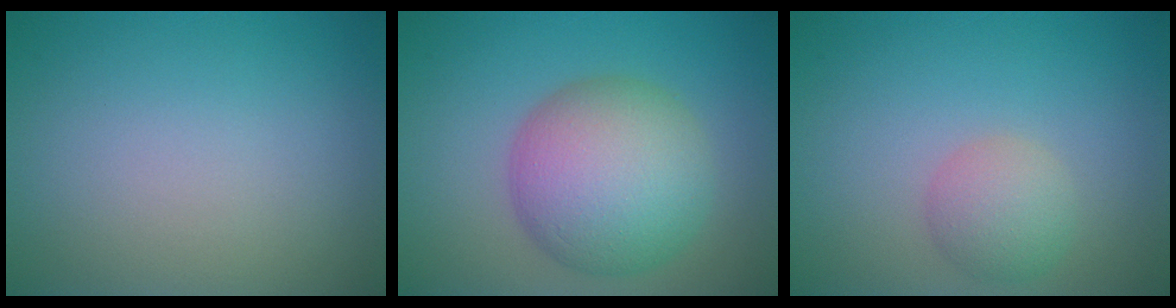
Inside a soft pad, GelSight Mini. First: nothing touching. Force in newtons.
{"total": 8.7, "press": 8.7, "slide": 0.2}
{"total": 2.7, "press": 2.7, "slide": 0.2}